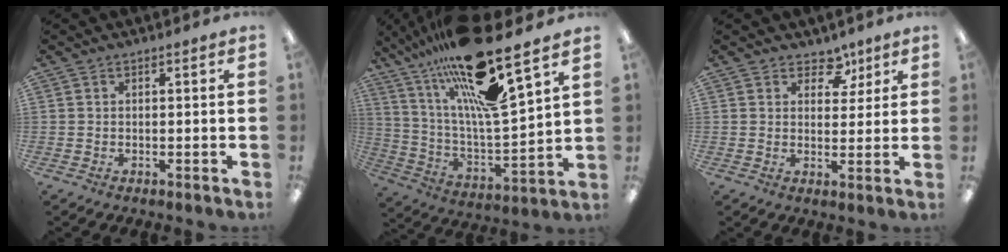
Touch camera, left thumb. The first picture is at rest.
{"total": 23.4, "force": [17.0, 4.3, 15.4], "torque": [-0.277, -0.105, 0.274]}
{"total": 6.2, "force": [3.8, 4.2, 2.4], "torque": [-0.012, -0.020, 0.062]}